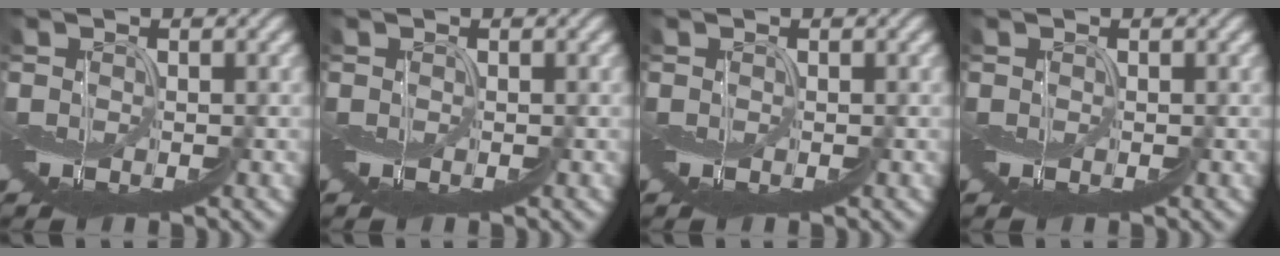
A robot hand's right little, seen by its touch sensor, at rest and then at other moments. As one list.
[{"total": 0.0}, {"total": 0.0}, {"total": 0.0}]